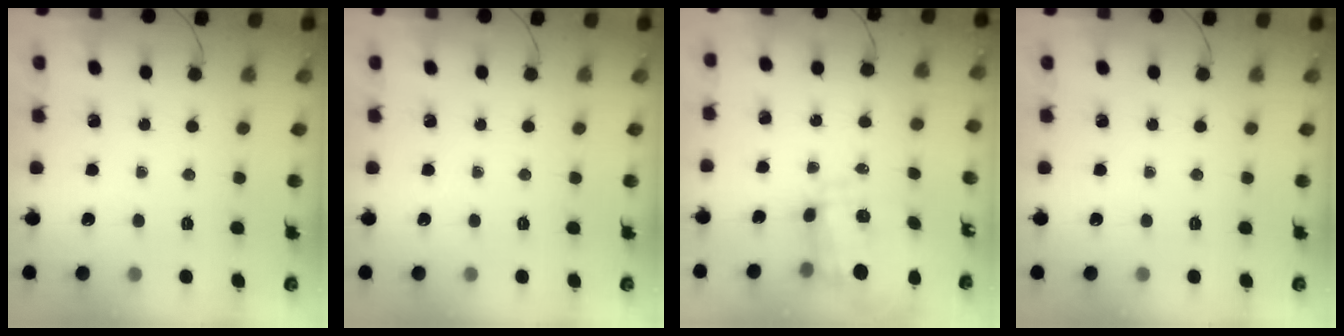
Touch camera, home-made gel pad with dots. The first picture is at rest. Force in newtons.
{"total": 0.0}
{"total": 4.2, "press": 3.8, "slide": 1.8}
{"total": 0.0}